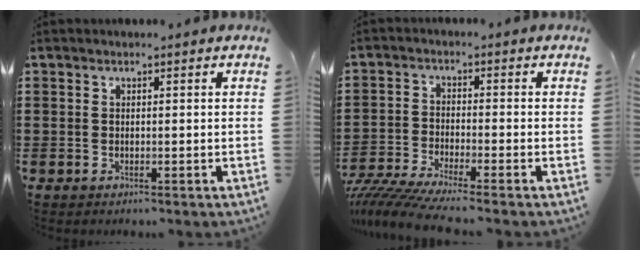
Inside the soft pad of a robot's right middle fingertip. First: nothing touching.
{"total": 5.1, "force": [-4.8, -0.4, 1.6], "torque": [-0.057, -0.025, -0.101]}